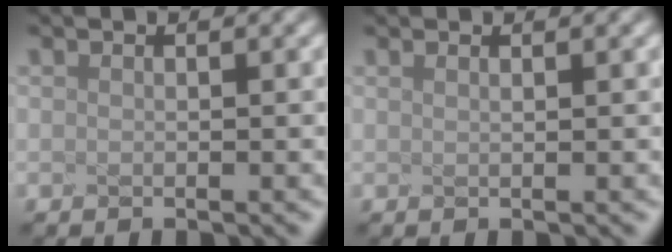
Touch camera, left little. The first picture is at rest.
{"total": 0.8, "force": [0.5, 0.3, 0.5], "torque": [-0.003, 0.012, 0.002]}